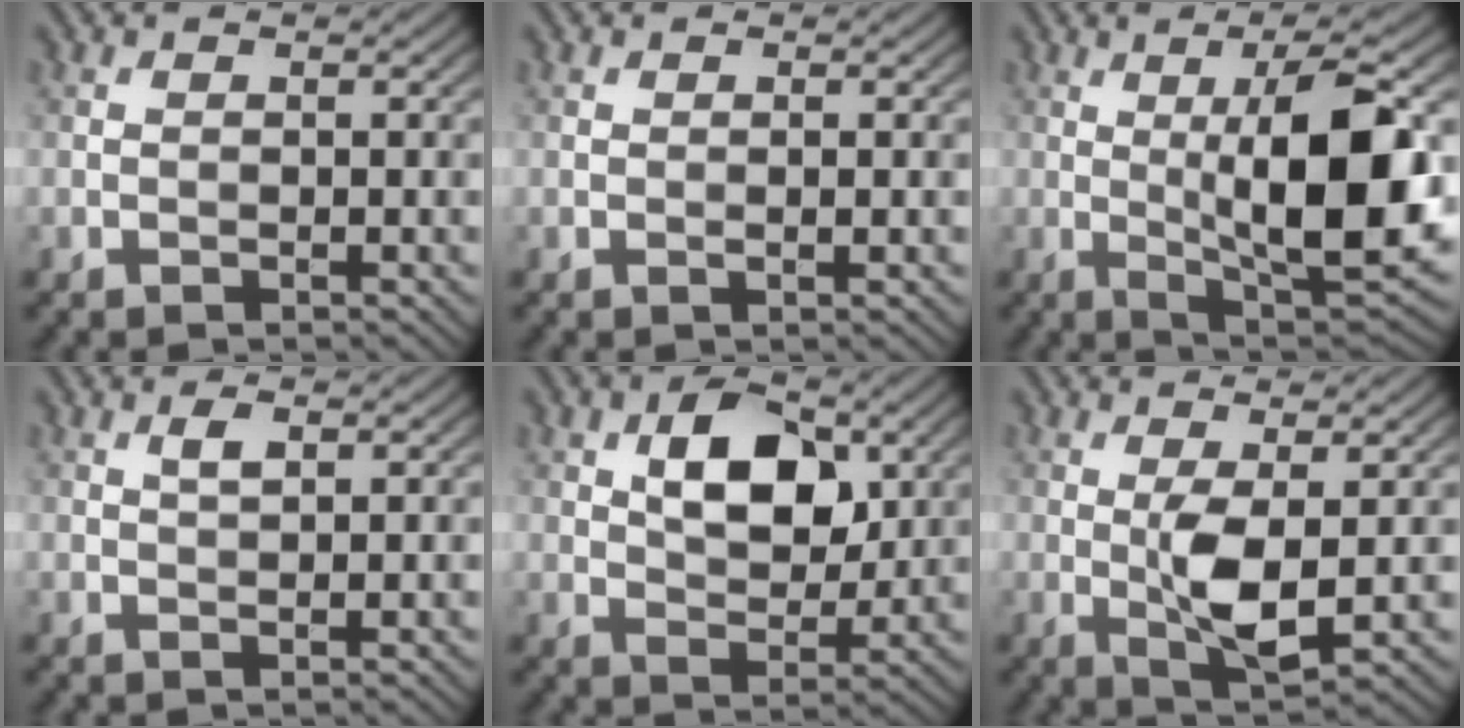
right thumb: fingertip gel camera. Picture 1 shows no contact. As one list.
[{"total": 0.6, "force": [0.0, 0.1, 0.6], "torque": [-0.012, -0.002, -0.001]}, {"total": 13.3, "force": [0.9, 3.9, 12.7], "torque": [-0.180, -0.002, 0.017]}, {"total": 1.6, "force": [0.7, 0.5, 1.3], "torque": [-0.031, 0.001, 0.014]}, {"total": 8.4, "force": [2.6, 4.9, 6.2], "torque": [-0.103, 0.002, 0.041]}, {"total": 5.3, "force": [0.1, 1.7, 5.0], "torque": [-0.104, -0.008, 0.006]}]